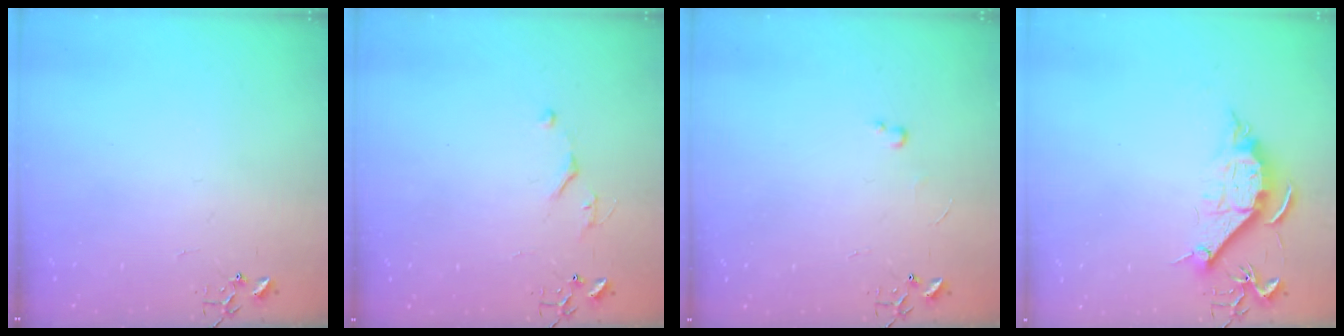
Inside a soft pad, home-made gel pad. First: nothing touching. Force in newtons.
{"total": 4.3, "press": 4.3, "slide": 0.6}
{"total": 2.6, "press": 2.6, "slide": 0.4}
{"total": 10.1, "press": 10.0, "slide": 0.8}